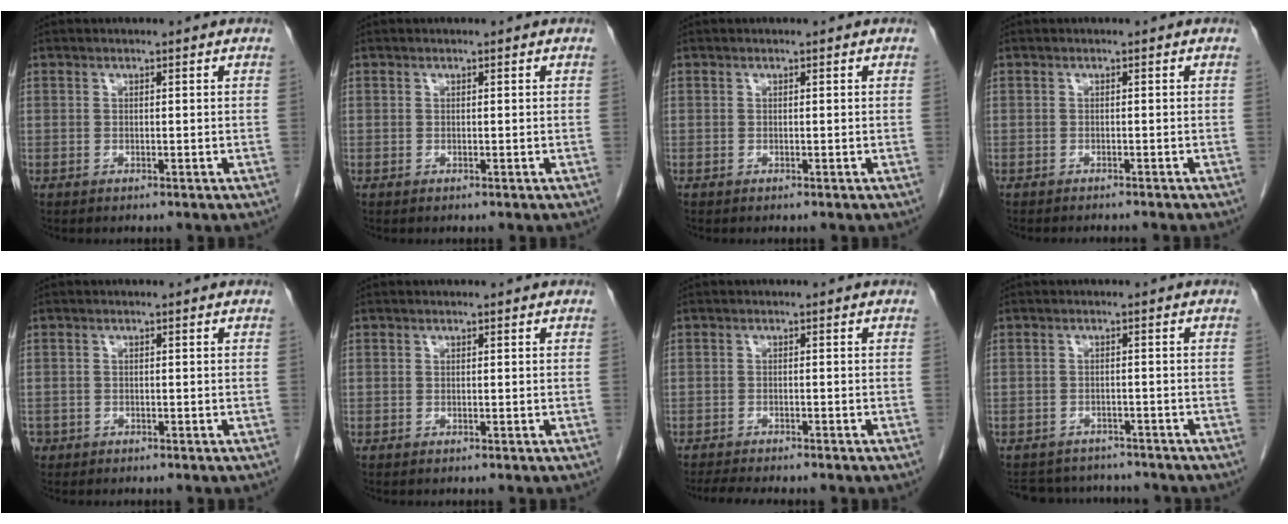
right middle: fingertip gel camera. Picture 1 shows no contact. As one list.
[{"total": 0.0}, {"total": 0.0}, {"total": 4.3, "force": [-3.9, 0.4, 1.7], "torque": [-0.016, -0.004, -0.049]}, {"total": 1.3, "force": [-0.8, 1.0, 0.2], "torque": [-0.009, 0.003, -0.011]}, {"total": 0.0}, {"total": 4.9, "force": [-4.3, 0.4, 2.3], "torque": [-0.034, -0.009, -0.064]}, {"total": 8.4, "force": [-7.9, 2.6, 1.4], "torque": [-0.026, 0.009, -0.102]}]